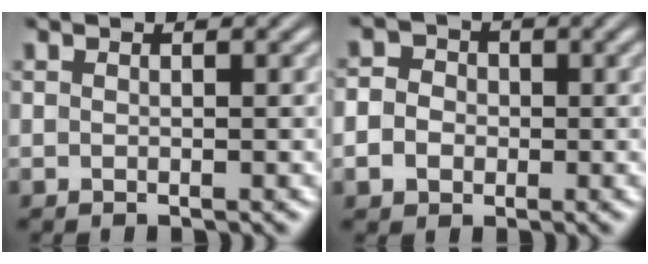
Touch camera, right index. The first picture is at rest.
{"total": 4.8, "force": [-0.5, 4.4, 1.8], "torque": [-0.044, -0.007, -0.015]}